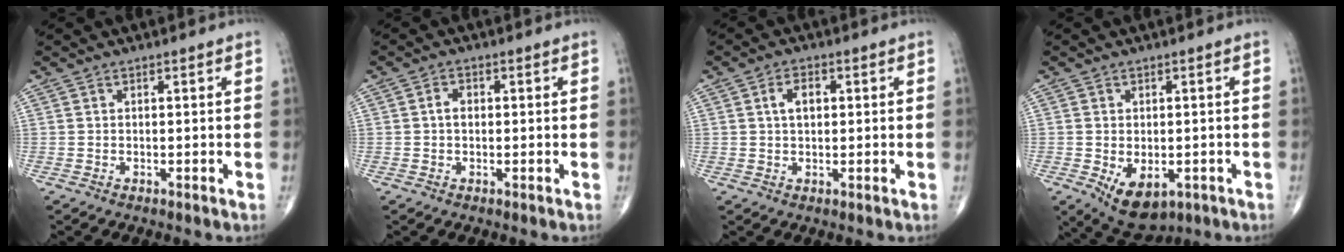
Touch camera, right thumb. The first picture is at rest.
{"total": 2.1, "force": [0.1, 1.5, 1.4], "torque": [-0.021, 0.008, -0.002]}
{"total": 3.8, "force": [0.8, 2.3, 2.9], "torque": [-0.048, 0.005, 0.013]}
{"total": 8.3, "force": [-2.7, 5.1, 6.0], "torque": [-0.080, -0.004, -0.027]}